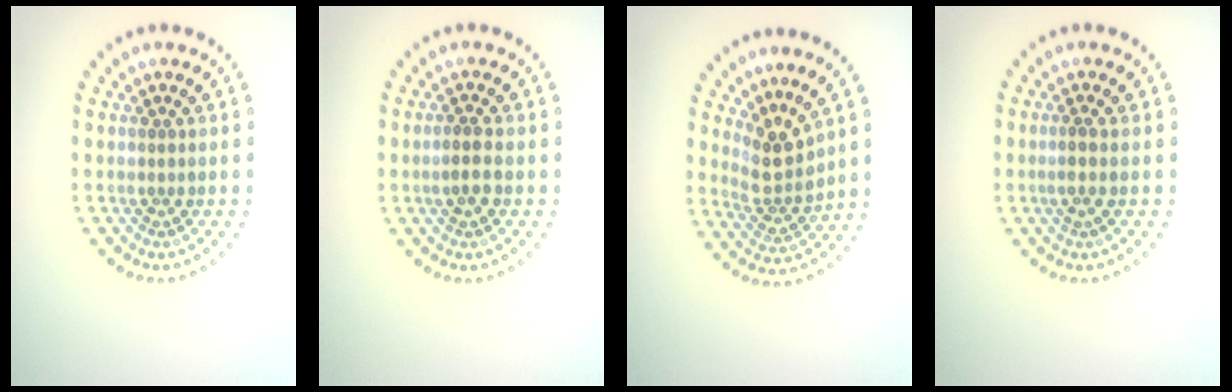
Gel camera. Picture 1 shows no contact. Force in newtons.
{"total": 1.9, "press": 1.7, "slide": 0.7}
{"total": 2.9, "press": 2.4, "slide": 1.7}
{"total": 0.9, "press": 0.7, "slide": 0.6}